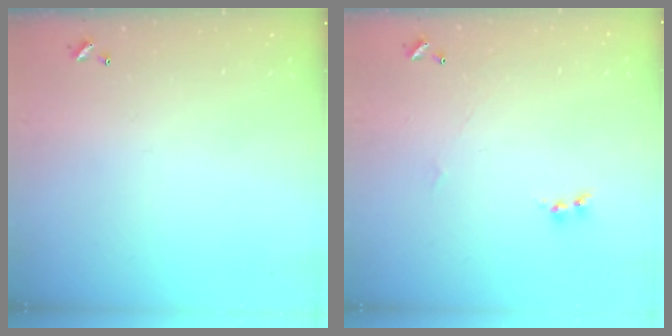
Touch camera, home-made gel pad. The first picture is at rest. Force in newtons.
{"total": 1.7, "press": 1.6, "slide": 0.6}